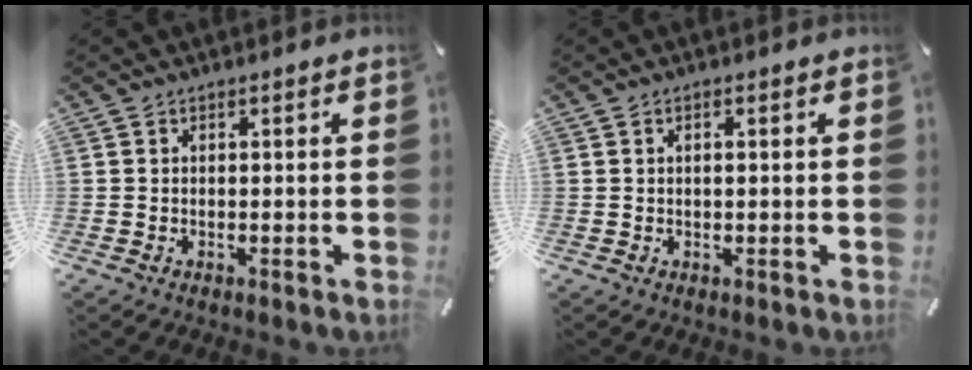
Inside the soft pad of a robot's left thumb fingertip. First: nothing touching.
{"total": 0.9, "force": [0.2, 0.2, 0.9], "torque": [-0.017, 0.001, 0.003]}